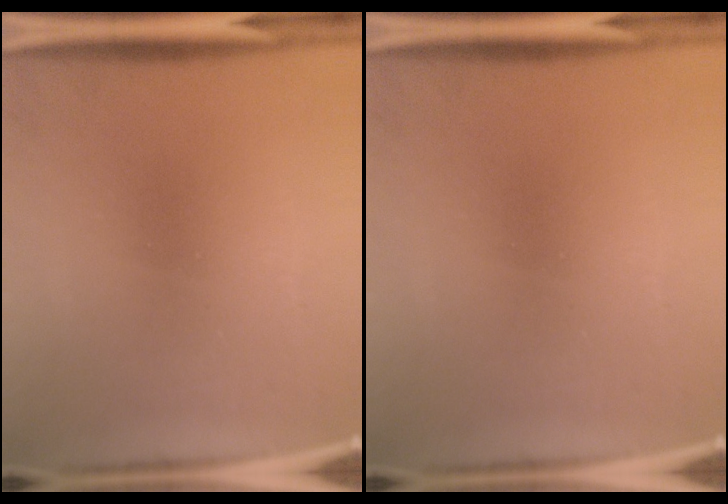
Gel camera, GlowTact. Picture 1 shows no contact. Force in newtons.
{"total": 0.0}